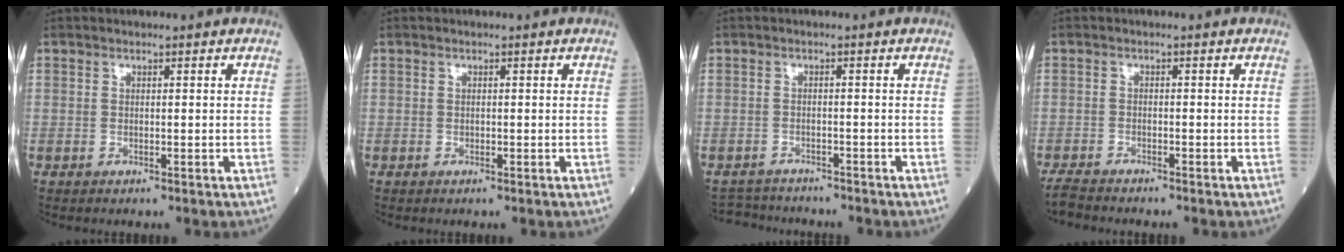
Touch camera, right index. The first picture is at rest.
{"total": 0.0}
{"total": 4.3, "force": [-4.2, 0.9, -0.3], "torque": [0.003, -0.005, -0.067]}
{"total": 2.9, "force": [-2.9, 0.1, 0.7], "torque": [-0.015, -0.013, -0.051]}